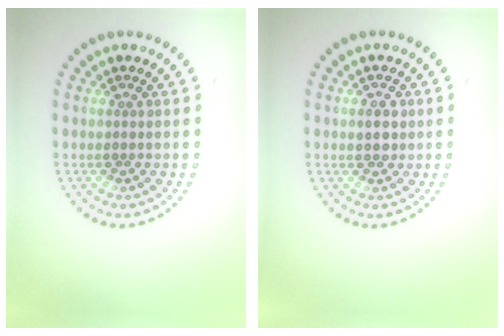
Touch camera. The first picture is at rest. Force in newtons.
{"total": 1.6, "press": 1.6, "slide": 0.3}